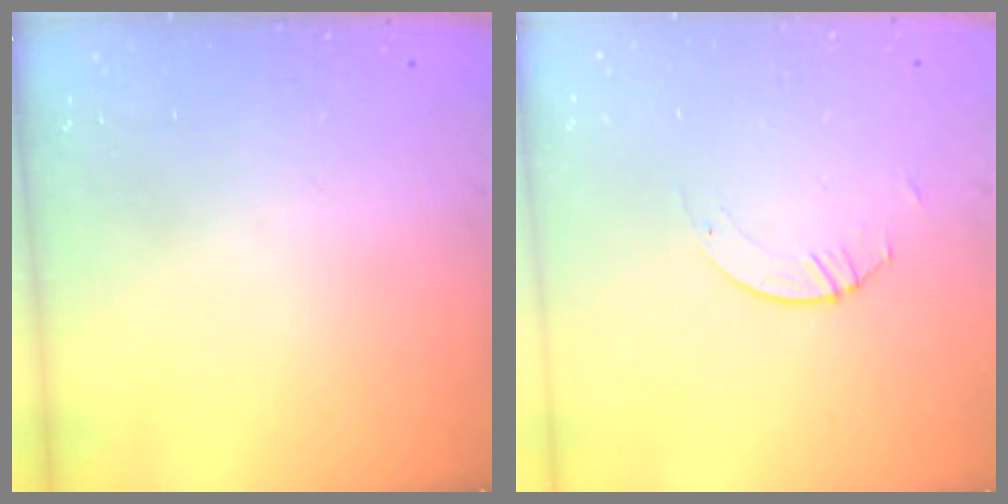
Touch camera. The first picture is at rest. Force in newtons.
{"total": 1.1, "press": 1.1, "slide": 0.1}